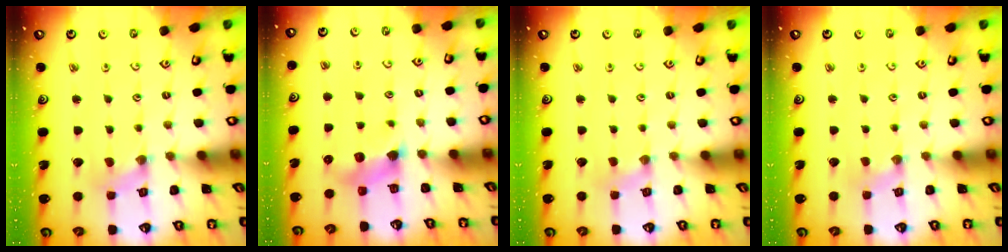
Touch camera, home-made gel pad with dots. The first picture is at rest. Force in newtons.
{"total": 6.6, "press": 6.6, "slide": 0.2}
{"total": 0.5, "press": 0.5, "slide": 0.1}
{"total": 0.0}